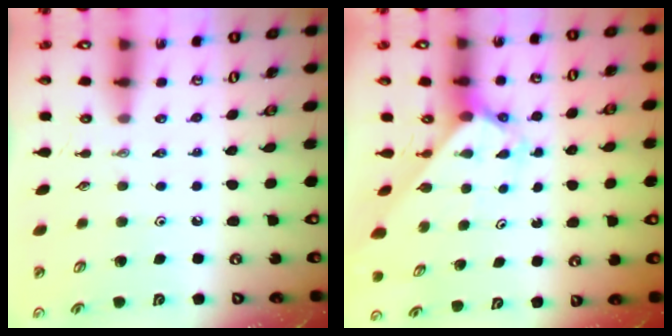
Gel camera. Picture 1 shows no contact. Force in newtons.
{"total": 2.3, "press": 2.3, "slide": 0.2}